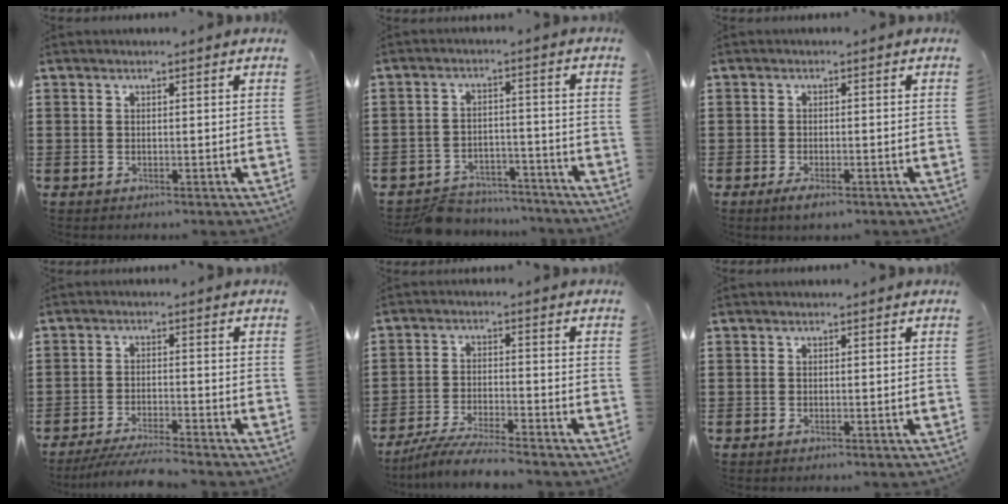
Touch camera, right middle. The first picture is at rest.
{"total": 5.6, "force": [-5.4, 1.3, 0.3], "torque": [-0.010, 0.014, -0.110]}
{"total": 1.9, "force": [-1.3, 0.4, 1.2], "torque": [-0.030, -0.001, -0.028]}
{"total": 4.8, "force": [-4.5, 0.1, 1.7], "torque": [-0.041, -0.011, -0.092]}
{"total": 5.9, "force": [-5.5, 0.1, 2.0], "torque": [-0.052, -0.012, -0.110]}
{"total": 0.5, "force": [-0.4, 0.1, 0.2], "torque": [-0.007, -0.001, -0.008]}